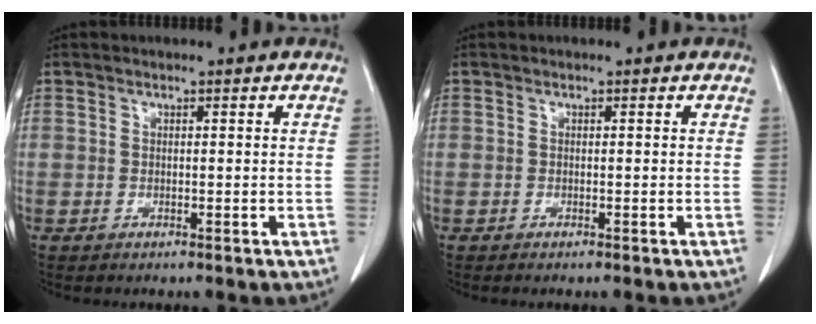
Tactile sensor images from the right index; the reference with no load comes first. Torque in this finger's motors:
{"motor_torque": [-0.02, -0.10, 0.03, 0.01]}